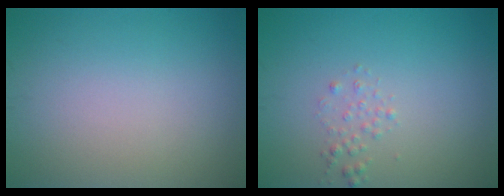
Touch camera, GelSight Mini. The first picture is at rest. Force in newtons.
{"total": 0.9, "press": 0.9, "slide": 0.1}